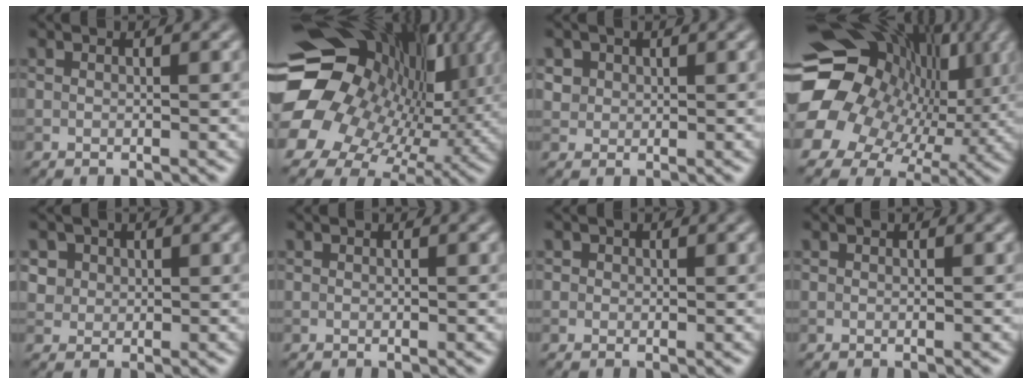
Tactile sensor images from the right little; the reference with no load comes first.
{"total": 19.3, "force": [1.5, 15.6, 11.4], "torque": [-0.210, -0.005, 0.033]}
{"total": 1.5, "force": [0.6, 1.3, 0.4], "torque": [-0.008, -0.006, 0.025]}
{"total": 17.3, "force": [2.0, 14.2, 9.7], "torque": [-0.194, -0.008, 0.039]}
{"total": 2.6, "force": [1.2, 2.2, 0.9], "torque": [-0.026, 0.001, 0.035]}
{"total": 0.0}
{"total": 0.8, "force": [0.2, 0.7, 0.1], "torque": [0.004, -0.004, -0.002]}
{"total": 0.0}